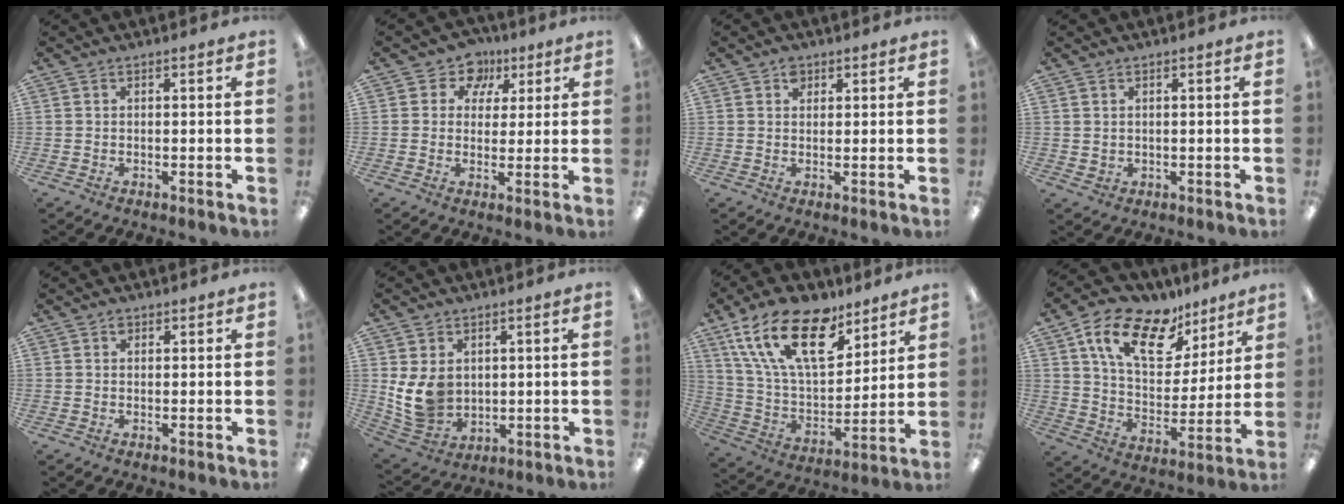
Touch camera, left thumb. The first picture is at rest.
{"total": 7.1, "force": [3.4, 6.0, 1.9], "torque": [-0.034, -0.017, 0.058]}
{"total": 2.4, "force": [1.4, 1.7, 0.9], "torque": [-0.003, -0.004, 0.023]}
{"total": 1.4, "force": [0.7, 1.1, 0.2], "torque": [0.004, -0.001, 0.011]}
{"total": 1.1, "force": [0.7, 0.7, 0.5], "torque": [-0.002, -0.002, 0.011]}
{"total": 10.2, "force": [1.6, 8.4, 5.5], "torque": [-0.135, -0.007, 0.034]}
{"total": 22.0, "force": [13.0, 10.7, 14.2], "torque": [-0.272, -0.063, 0.229]}
{"total": 18.3, "force": [11.1, 9.7, 10.9], "torque": [-0.194, -0.046, 0.196]}